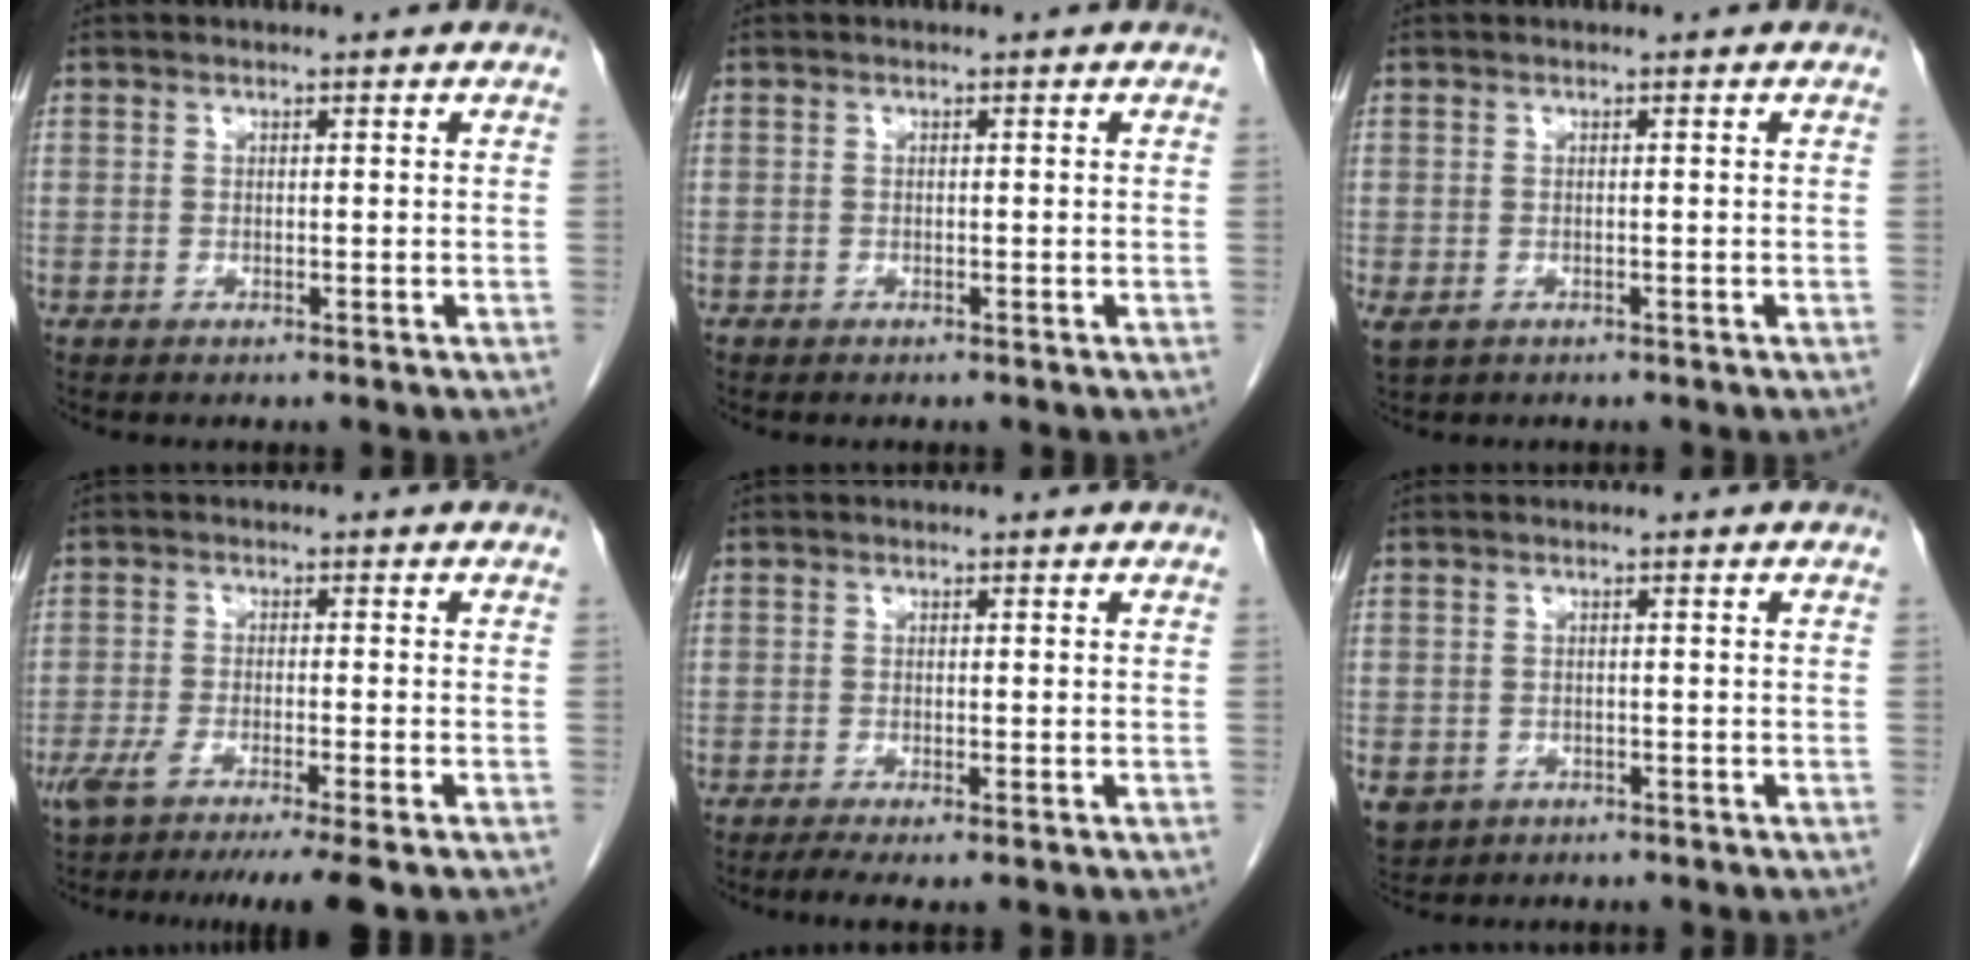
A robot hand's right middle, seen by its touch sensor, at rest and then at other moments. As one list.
[{"total": 0.0}, {"total": 2.8, "force": [-1.4, 1.6, 1.7], "torque": [-0.041, -0.008, -0.017]}, {"total": 9.8, "force": [-7.4, -0.2, 6.5], "torque": [-0.091, -0.019, -0.113]}, {"total": 2.5, "force": [-1.5, 0.3, 2.0], "torque": [-0.035, -0.011, -0.028]}, {"total": 6.3, "force": [-2.8, 5.2, 2.0], "torque": [-0.055, -0.004, -0.037]}]